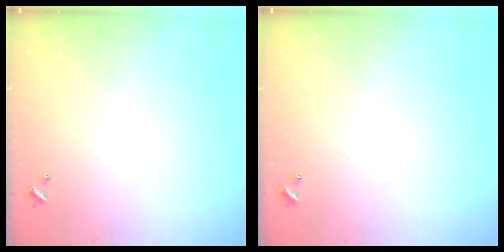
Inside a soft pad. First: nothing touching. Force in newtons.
{"total": 0.0}